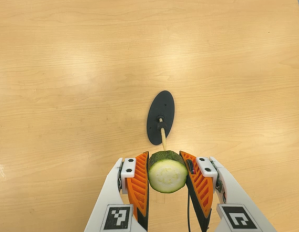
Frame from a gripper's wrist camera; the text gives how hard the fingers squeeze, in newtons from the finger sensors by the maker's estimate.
{"total": 11.1, "left": 9.9, "right": 12.3}